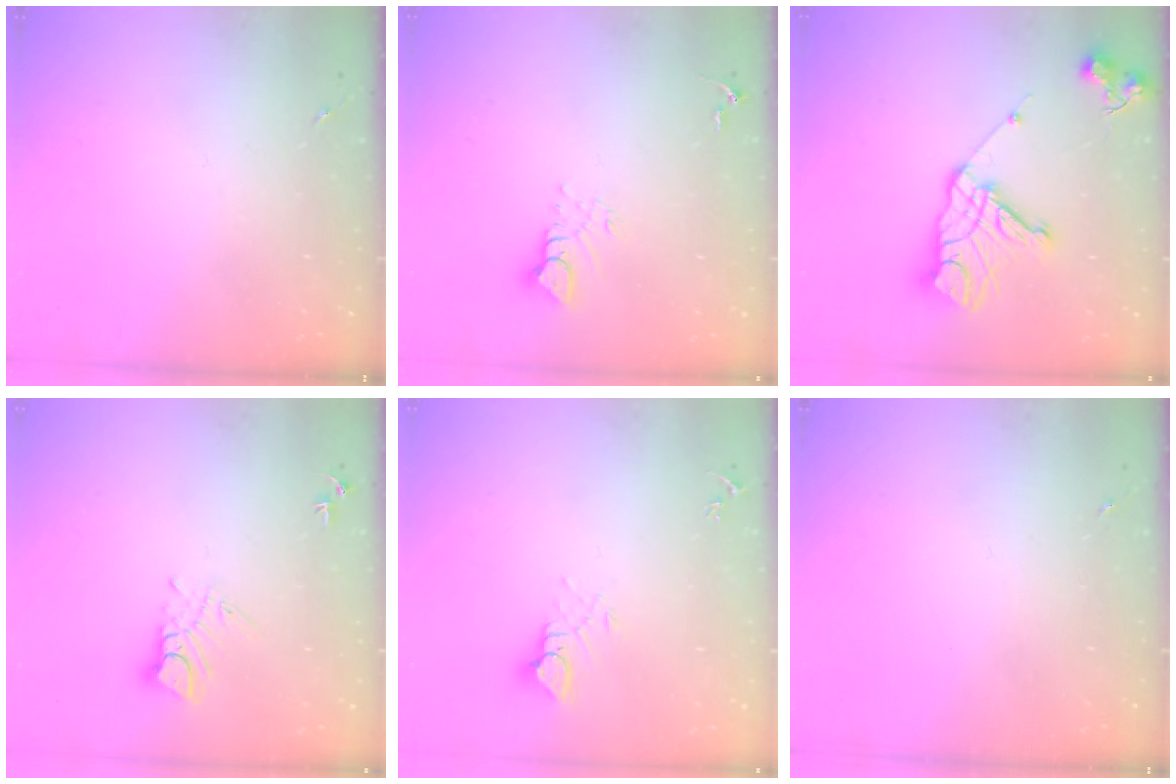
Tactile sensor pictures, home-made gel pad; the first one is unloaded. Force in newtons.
{"total": 5.3, "press": 5.3, "slide": 0.3}
{"total": 15.6, "press": 15.6, "slide": 1.2}
{"total": 5.3, "press": 5.3, "slide": 0.3}
{"total": 4.3, "press": 4.3, "slide": 0.3}
{"total": 0.0}